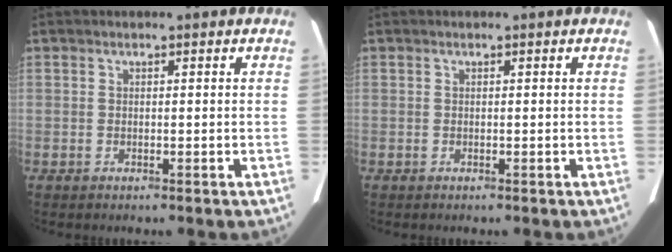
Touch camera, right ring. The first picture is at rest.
{"total": 0.0}